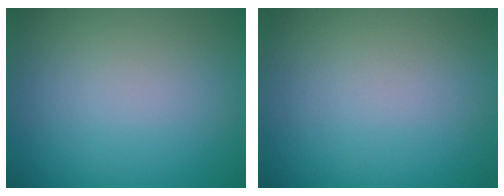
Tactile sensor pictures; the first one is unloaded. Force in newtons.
{"total": 0.0}